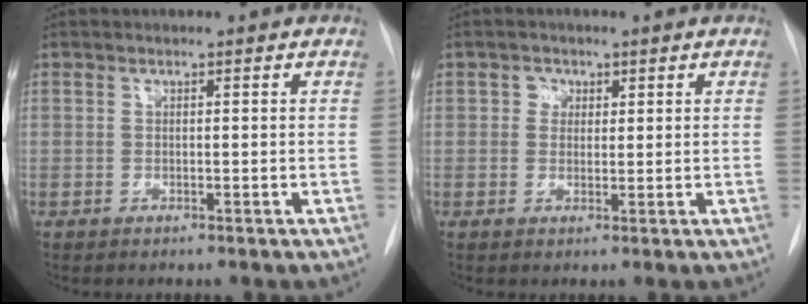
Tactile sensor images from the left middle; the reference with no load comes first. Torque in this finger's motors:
{"motor_torque": [-0.08, 0.04, 0.02, -0.01]}